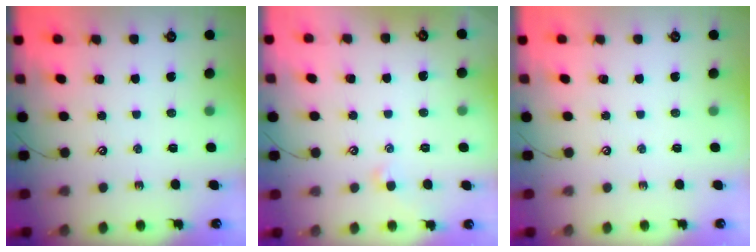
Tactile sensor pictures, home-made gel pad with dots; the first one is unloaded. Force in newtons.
{"total": 0.5, "press": 0.0, "slide": 0.5}
{"total": 0.0}